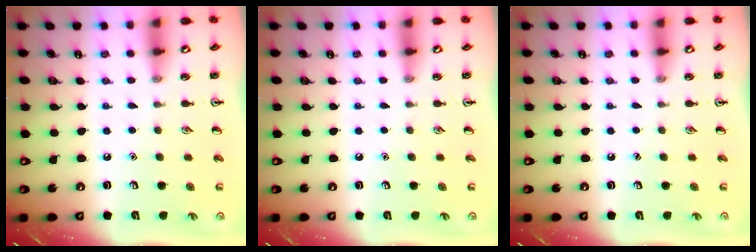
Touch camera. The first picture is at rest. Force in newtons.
{"total": 0.0}
{"total": 0.0}